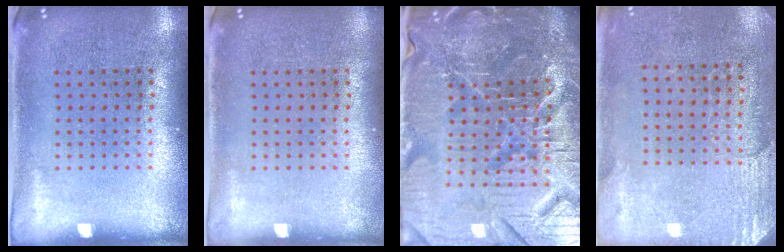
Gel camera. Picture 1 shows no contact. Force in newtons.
{"total": 0.0}
{"total": 7.1, "press": 6.3, "slide": 3.2}
{"total": 2.6, "press": 2.4, "slide": 1.1}